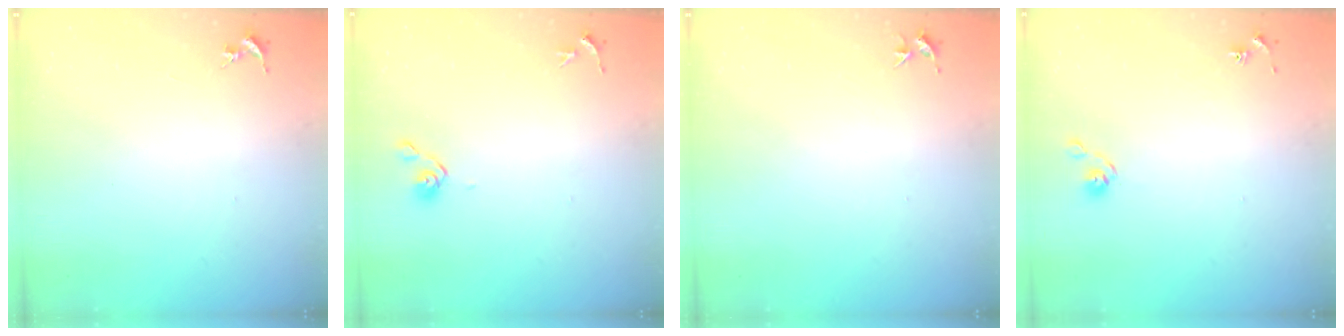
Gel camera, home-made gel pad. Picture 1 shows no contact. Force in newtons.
{"total": 4.3, "press": 4.1, "slide": 1.3}
{"total": 3.3, "press": 3.3, "slide": 0.4}
{"total": 5.5, "press": 5.4, "slide": 0.5}